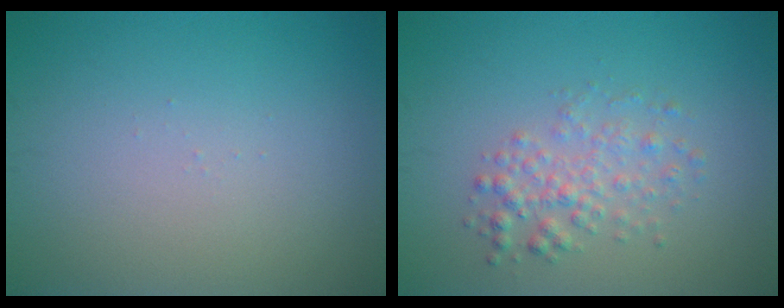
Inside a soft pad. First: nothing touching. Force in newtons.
{"total": 2.5, "press": 2.5, "slide": 0.0}